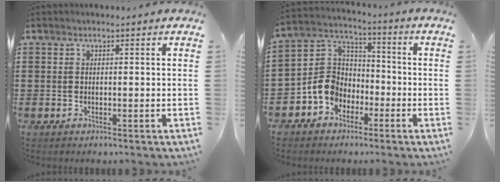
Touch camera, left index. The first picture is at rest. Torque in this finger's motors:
{"motor_torque": [1.13, 1.01, 0.46, 0.07]}